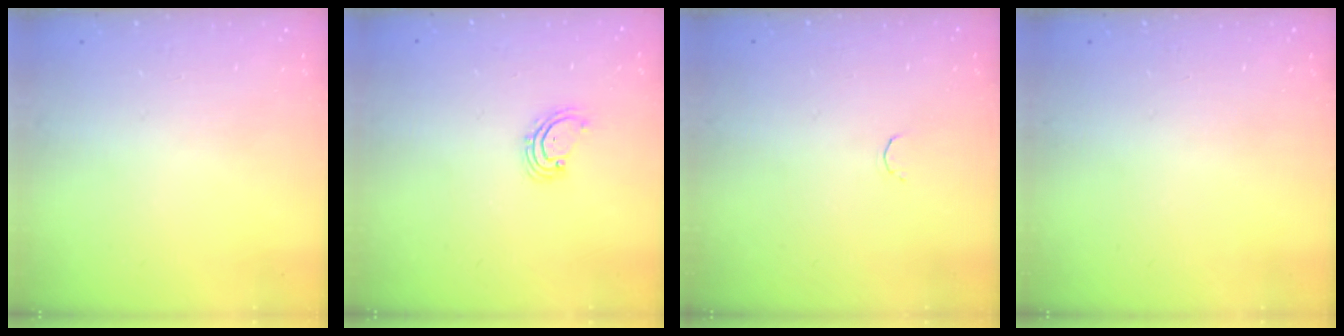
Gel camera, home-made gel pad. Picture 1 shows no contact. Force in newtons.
{"total": 2.8, "press": 2.8, "slide": 0.2}
{"total": 1.8, "press": 1.7, "slide": 0.4}
{"total": 0.0}